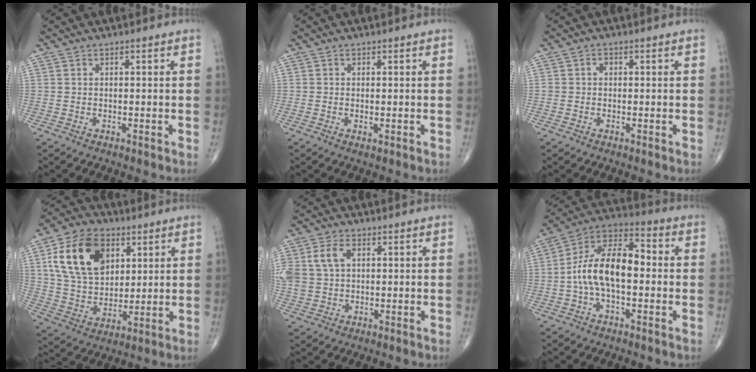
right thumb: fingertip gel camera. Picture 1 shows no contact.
{"total": 0.9, "force": [-0.2, 0.4, 0.8], "torque": [-0.016, -0.004, -0.003]}
{"total": 1.0, "force": [0.1, 0.9, 0.5], "torque": [-0.003, 0.003, 0.000]}
{"total": 17.6, "force": [6.2, 11.8, 11.4], "torque": [-0.183, -0.014, 0.117]}
{"total": 9.2, "force": [2.2, 6.5, 6.2], "torque": [-0.143, 0.009, 0.048]}
{"total": 14.7, "force": [-0.9, 7.6, 12.5], "torque": [-0.222, 0.042, -0.027]}